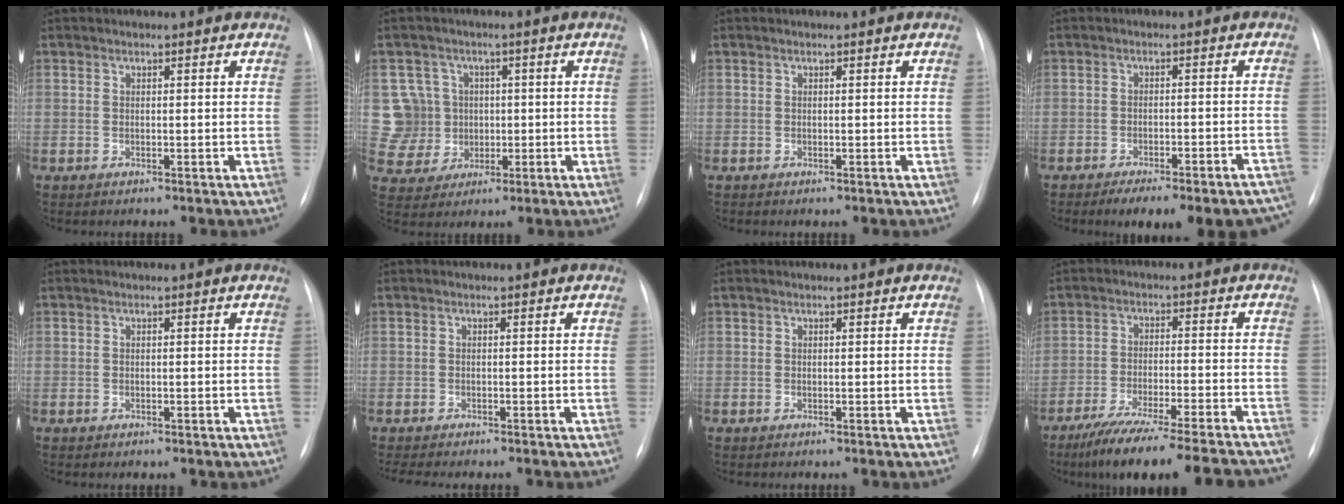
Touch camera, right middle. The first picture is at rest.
{"total": 7.2, "force": [0.7, 7.2, 0.2], "torque": [-0.009, 0.020, 0.024]}
{"total": 0.0}
{"total": 14.4, "force": [-12.0, 3.8, 7.0], "torque": [-0.051, 0.020, -0.145]}
{"total": 0.0}
{"total": 5.6, "force": [-4.8, 1.3, 2.6], "torque": [-0.033, -0.006, -0.065]}
{"total": 0.0}
{"total": 19.5, "force": [-17.2, 0.8, 9.2], "torque": [-0.114, -0.032, -0.251]}